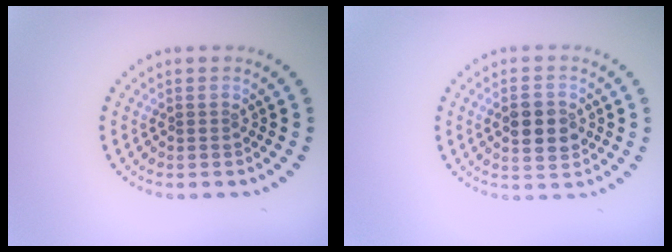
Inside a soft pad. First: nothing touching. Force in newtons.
{"total": 3.6, "press": 3.6, "slide": 0.2}